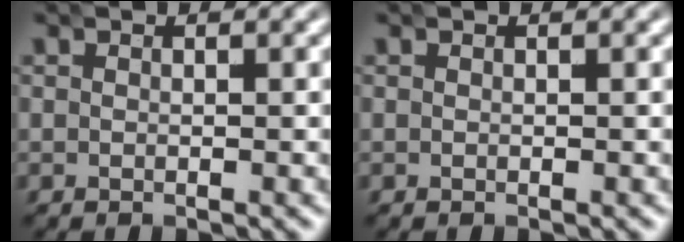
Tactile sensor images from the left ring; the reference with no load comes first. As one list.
[{"total": 0.0}]